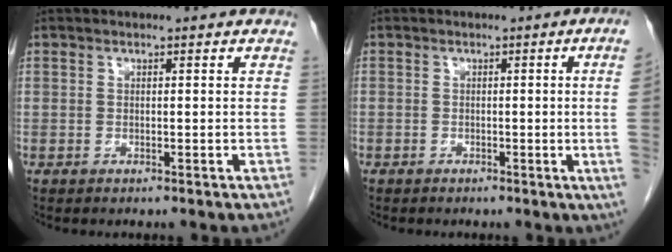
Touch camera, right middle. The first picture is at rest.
{"total": 5.2, "force": [-0.5, -2.0, 4.8], "torque": [-0.047, -0.009, -0.007]}